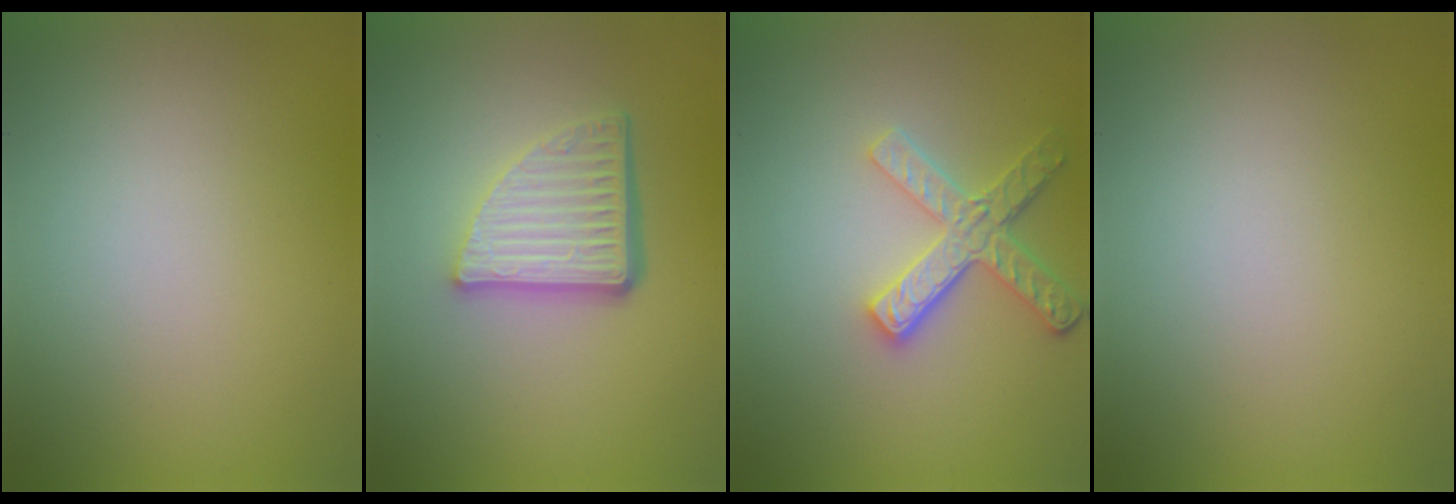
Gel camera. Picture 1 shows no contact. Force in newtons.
{"total": 5.3, "press": 3.7, "slide": 3.9}
{"total": 3.9, "press": 3.2, "slide": 2.2}
{"total": 0.0}